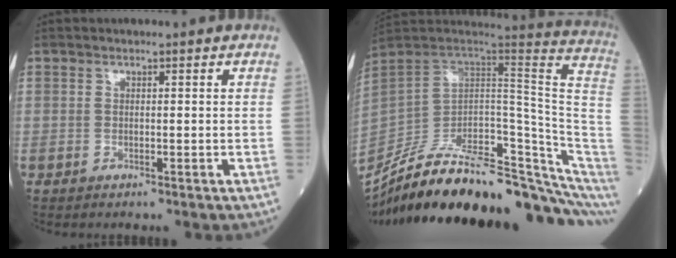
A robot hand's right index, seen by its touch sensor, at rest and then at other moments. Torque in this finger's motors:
{"motor_torque": [0.58, -1.47, 0.48, 0.12]}